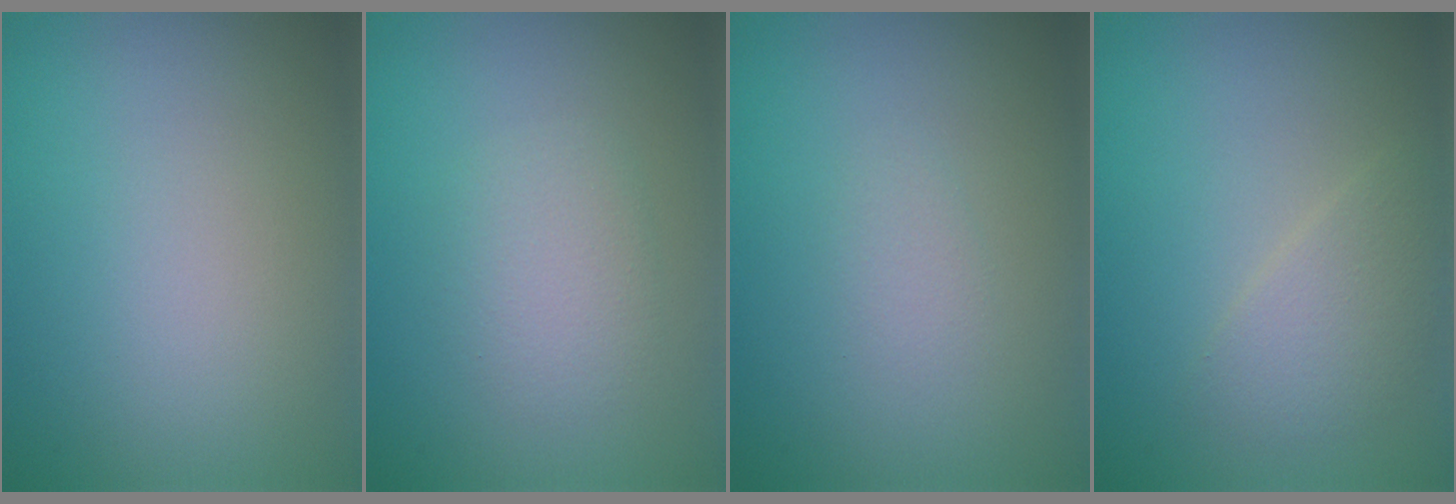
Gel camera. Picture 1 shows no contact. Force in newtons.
{"total": 2.1, "press": 2.1, "slide": 0.0}
{"total": 0.8, "press": 0.8, "slide": 0.0}
{"total": 2.2, "press": 2.2, "slide": 0.1}